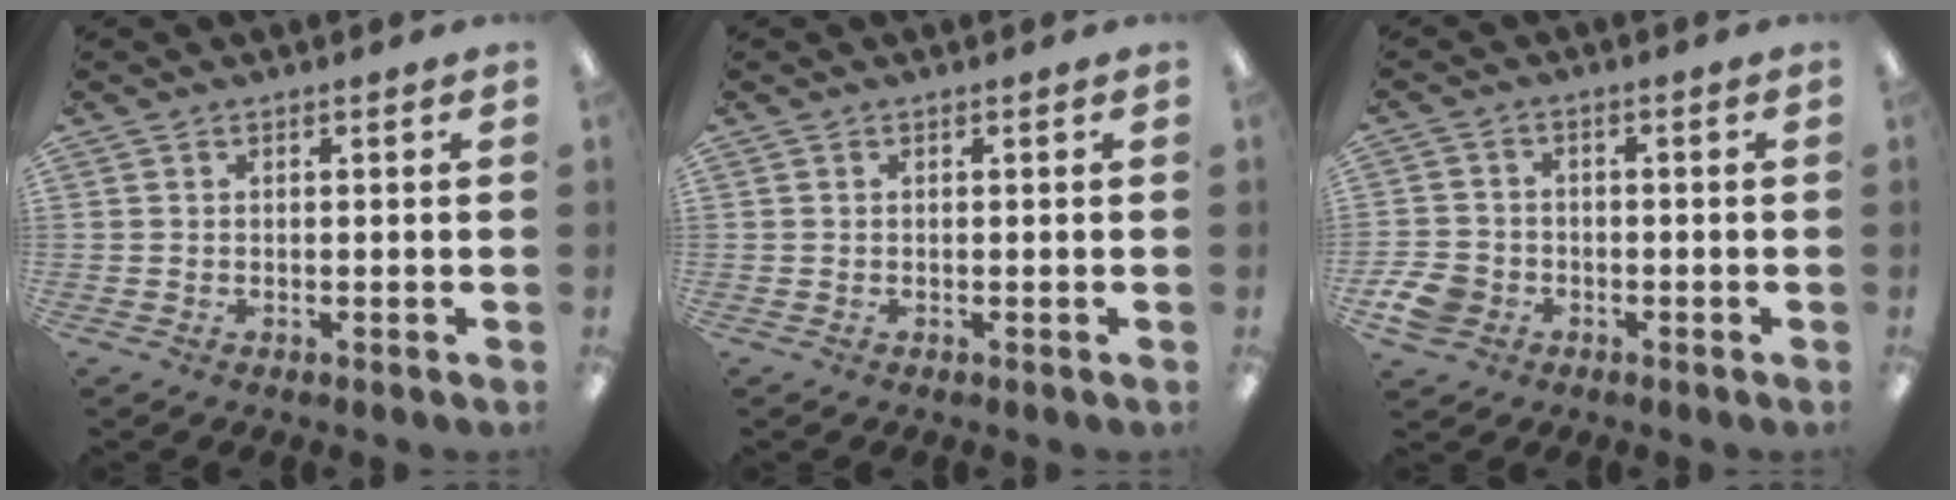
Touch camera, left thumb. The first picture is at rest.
{"total": 0.0}
{"total": 6.5, "force": [-2.6, 5.3, 2.8], "torque": [-0.061, 0.012, -0.049]}